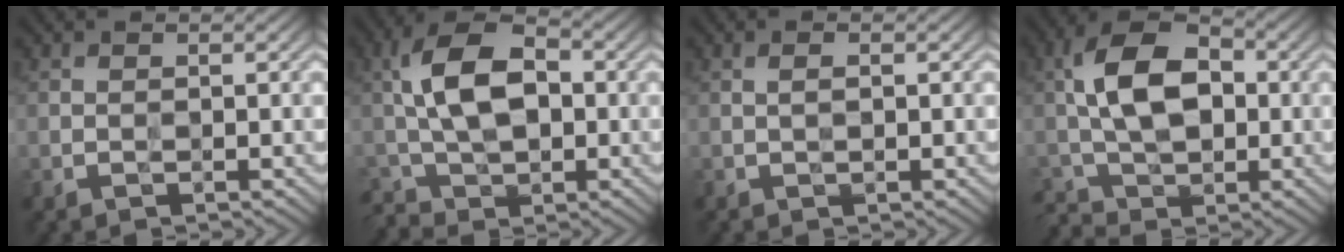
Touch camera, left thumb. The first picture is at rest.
{"total": 8.4, "force": [-0.5, 5.0, 6.8], "torque": [-0.148, 0.010, -0.016]}
{"total": 1.1, "force": [0.0, 0.3, 1.0], "torque": [-0.021, 0.003, 0.000]}
{"total": 9.4, "force": [-0.5, 5.8, 7.3], "torque": [-0.156, 0.012, -0.017]}